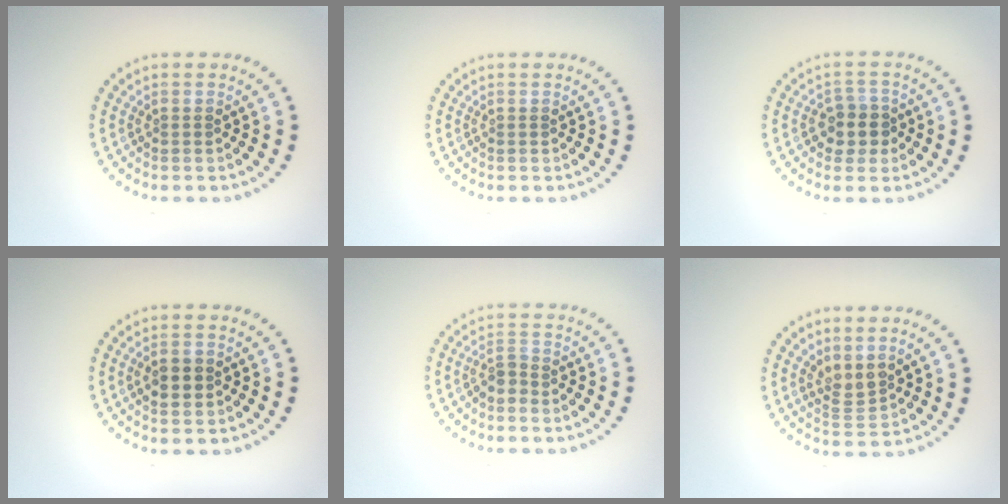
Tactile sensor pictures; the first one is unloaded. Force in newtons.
{"total": 0.0}
{"total": 2.6, "press": 2.4, "slide": 0.9}
{"total": 2.5, "press": 2.5, "slide": 0.2}
{"total": 1.6, "press": 1.2, "slide": 1.1}
{"total": 2.0, "press": 1.6, "slide": 1.3}